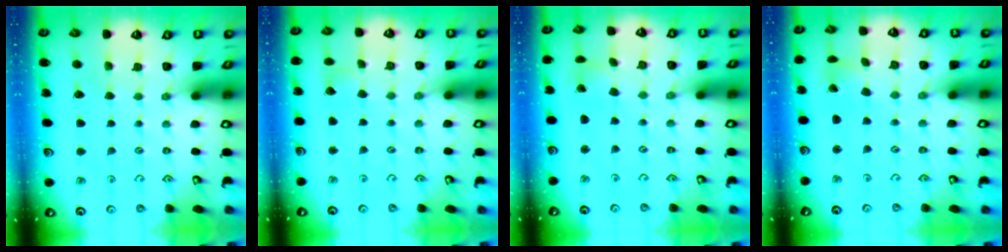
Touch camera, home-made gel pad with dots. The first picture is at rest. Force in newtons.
{"total": 2.9, "press": 2.9, "slide": 0.3}
{"total": 0.7, "press": 0.7, "slide": 0.1}
{"total": 1.2, "press": 1.2, "slide": 0.1}